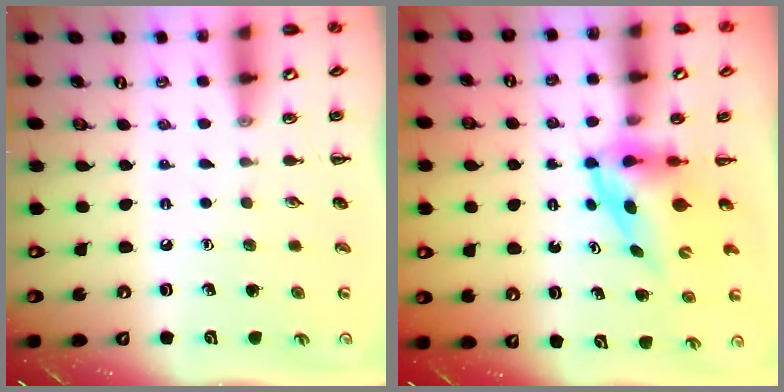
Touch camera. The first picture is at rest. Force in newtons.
{"total": 3.7, "press": 3.6, "slide": 0.6}